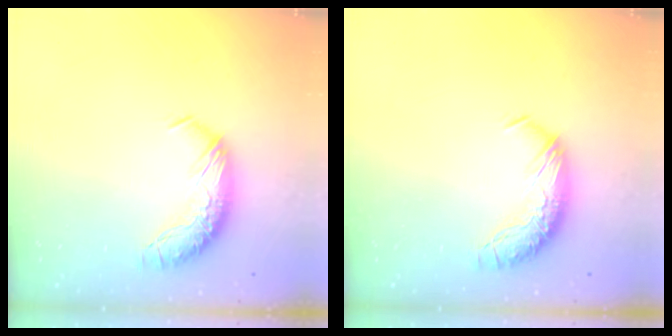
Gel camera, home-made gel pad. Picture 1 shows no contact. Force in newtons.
{"total": 0.0}